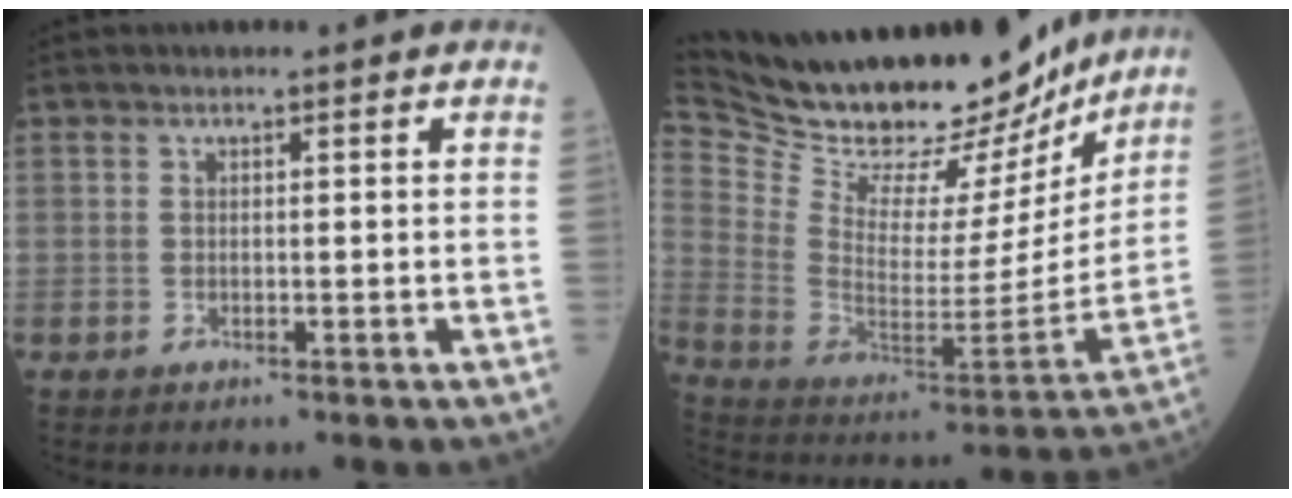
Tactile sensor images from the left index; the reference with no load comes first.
{"total": 29.5, "force": [26.1, 9.2, 10.3], "torque": [-0.198, -0.039, 0.385]}